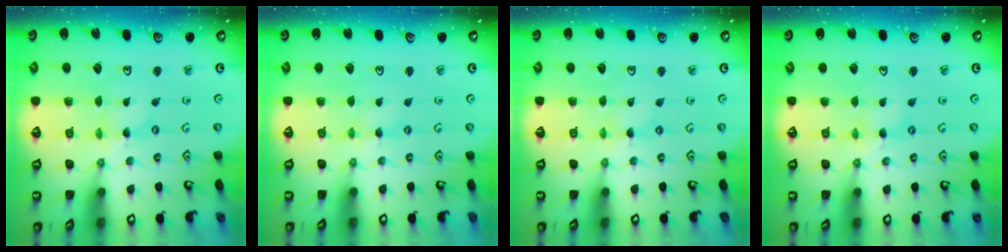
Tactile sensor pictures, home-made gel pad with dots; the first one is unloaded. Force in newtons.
{"total": 1.2, "press": 1.2, "slide": 0.3}
{"total": 0.0}
{"total": 1.7, "press": 1.7, "slide": 0.3}